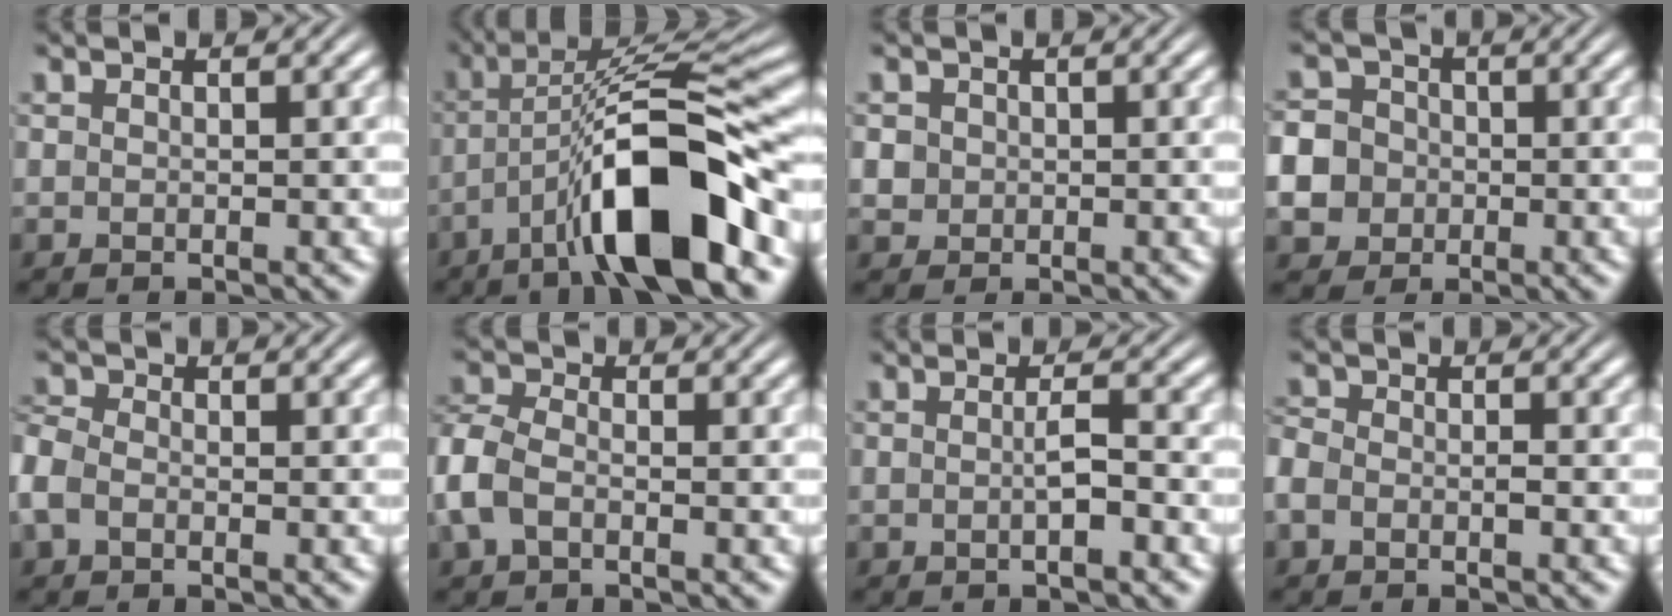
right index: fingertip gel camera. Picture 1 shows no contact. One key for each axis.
{"total": 11.0, "fx": -1.7, "fy": 3.7, "fz": 10.2, "tx": -0.163, "ty": -0.001, "tz": -0.025}
{"total": 2.7, "fx": -0.1, "fy": 2.6, "fz": 0.8, "tx": -0.030, "ty": -0.010, "tz": 0.003}
{"total": 8.5, "fx": -1.4, "fy": 7.8, "fz": 3.1, "tx": -0.079, "ty": -0.032, "tz": -0.022}
{"total": 2.8, "fx": -0.9, "fy": 2.2, "fz": 1.4, "tx": -0.048, "ty": -0.011, "tz": -0.015}
{"total": 4.4, "fx": -0.9, "fy": 3.6, "fz": 2.3, "tx": -0.072, "ty": -0.012, "tz": -0.016}
{"total": 1.6, "fx": -0.8, "fy": 0.0, "fz": 1.4, "tx": -0.019, "ty": 0.002, "tz": -0.017}
{"total": 2.2, "fx": -0.9, "fy": 1.7, "fz": 1.0, "tx": -0.035, "ty": -0.009, "tz": -0.017}